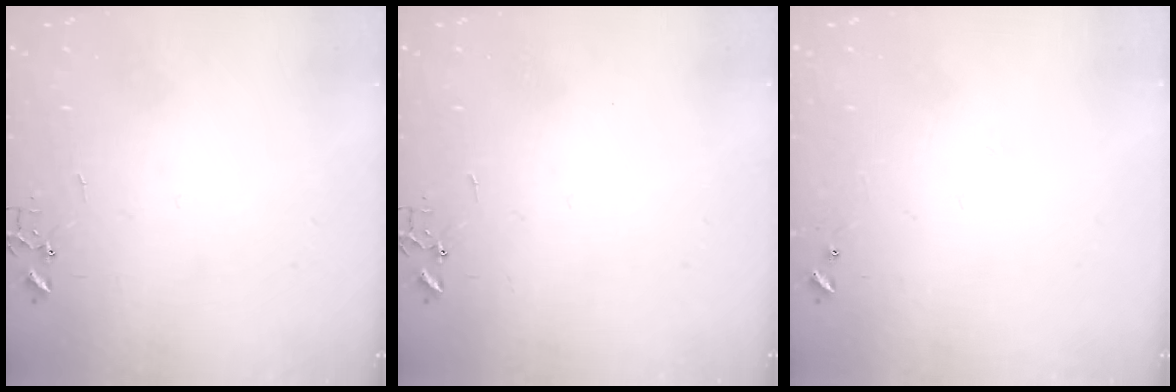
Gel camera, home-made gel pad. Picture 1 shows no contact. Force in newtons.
{"total": 0.0}
{"total": 4.5, "press": 4.4, "slide": 0.4}